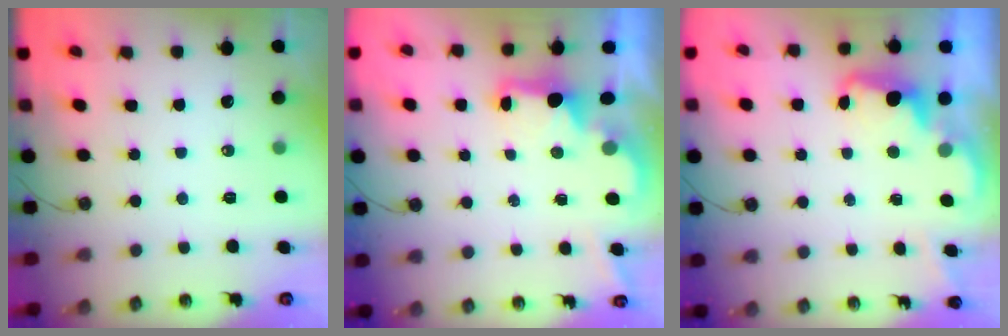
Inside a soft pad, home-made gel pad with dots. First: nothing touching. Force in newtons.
{"total": 2.1, "press": 1.9, "slide": 0.8}
{"total": 2.3, "press": 2.2, "slide": 0.6}